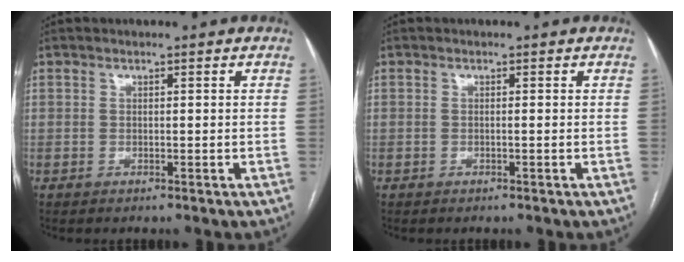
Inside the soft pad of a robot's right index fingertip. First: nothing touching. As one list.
[{"total": 0.0}]